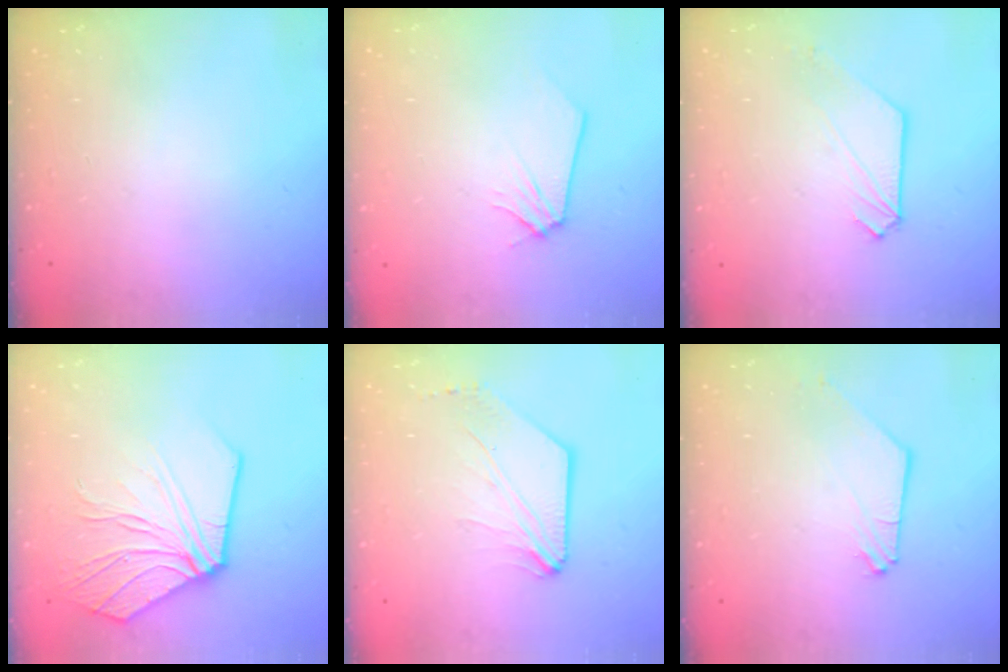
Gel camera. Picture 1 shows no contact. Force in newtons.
{"total": 0.0}
{"total": 1.1, "press": 1.1, "slide": 0.1}
{"total": 10.3, "press": 10.2, "slide": 1.7}
{"total": 4.0, "press": 3.9, "slide": 0.8}
{"total": 0.0}